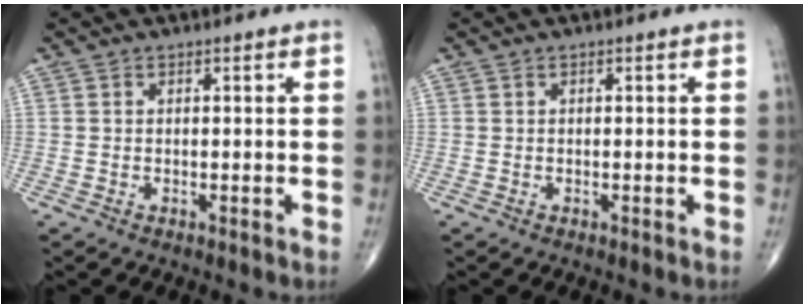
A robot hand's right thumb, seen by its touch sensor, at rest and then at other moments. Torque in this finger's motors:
{"motor_torque": [0.19, 0.21, -0.23, -0.31, 0.00]}